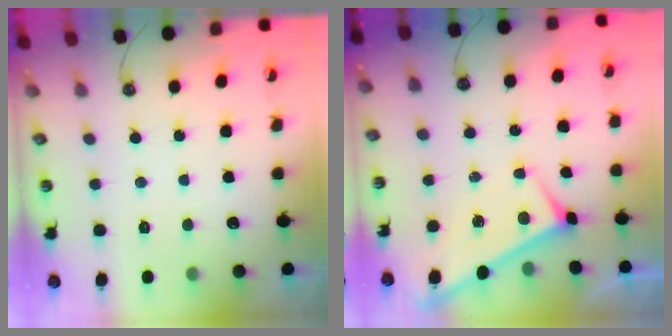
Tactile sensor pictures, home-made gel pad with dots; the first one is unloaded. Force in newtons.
{"total": 3.0, "press": 3.0, "slide": 0.3}